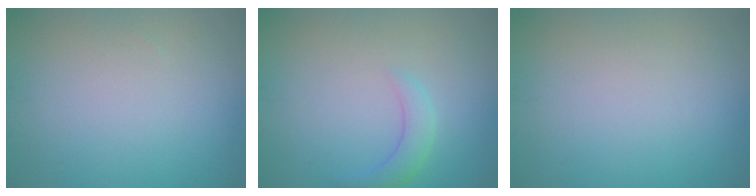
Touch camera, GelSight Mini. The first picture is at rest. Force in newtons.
{"total": 2.0, "press": 2.0, "slide": 0.1}
{"total": 0.0}